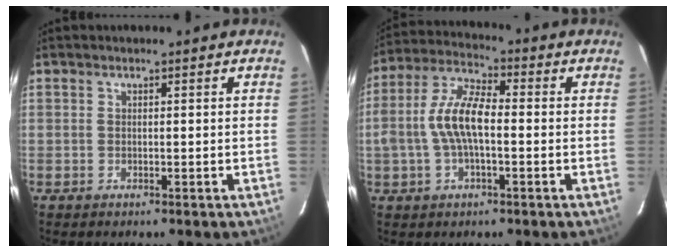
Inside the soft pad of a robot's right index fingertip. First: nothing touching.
{"total": 10.1, "force": [-1.2, 4.2, 9.1], "torque": [-0.191, 0.014, -0.025]}